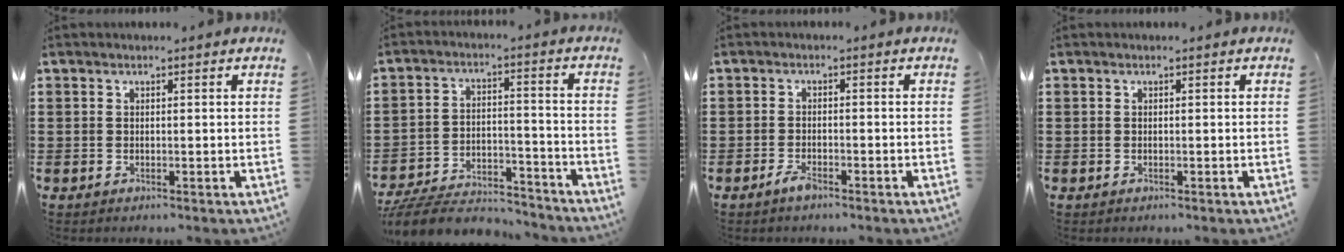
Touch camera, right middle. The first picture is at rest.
{"total": 7.4, "force": [-7.0, 1.4, 1.9], "torque": [-0.041, 0.013, -0.139]}
{"total": 2.0, "force": [-1.5, 0.6, 1.2], "torque": [-0.029, -0.002, -0.030]}
{"total": 0.0}